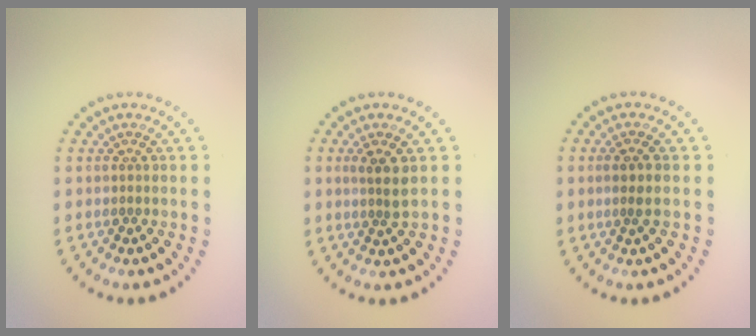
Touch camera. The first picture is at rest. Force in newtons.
{"total": 2.0, "press": 1.6, "slide": 1.1}
{"total": 1.5, "press": 1.4, "slide": 0.6}